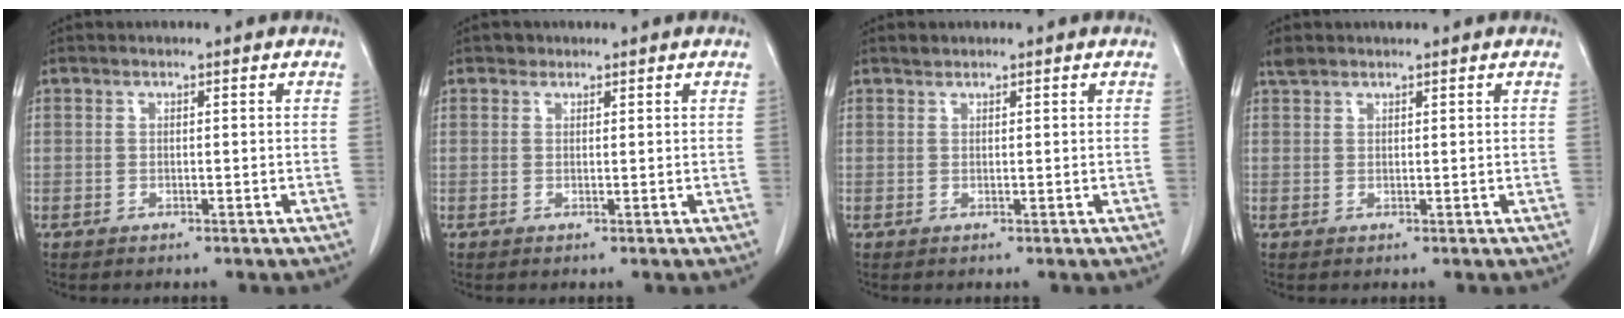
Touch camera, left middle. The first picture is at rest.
{"total": 0.8, "force": [0.6, 0.5, 0.0], "torque": [0.001, -0.002, 0.008]}
{"total": 0.7, "force": [0.7, 0.2, 0.0], "torque": [-0.007, 0.001, 0.013]}
{"total": 1.9, "force": [1.8, 0.4, 0.5], "torque": [-0.015, 0.013, 0.034]}